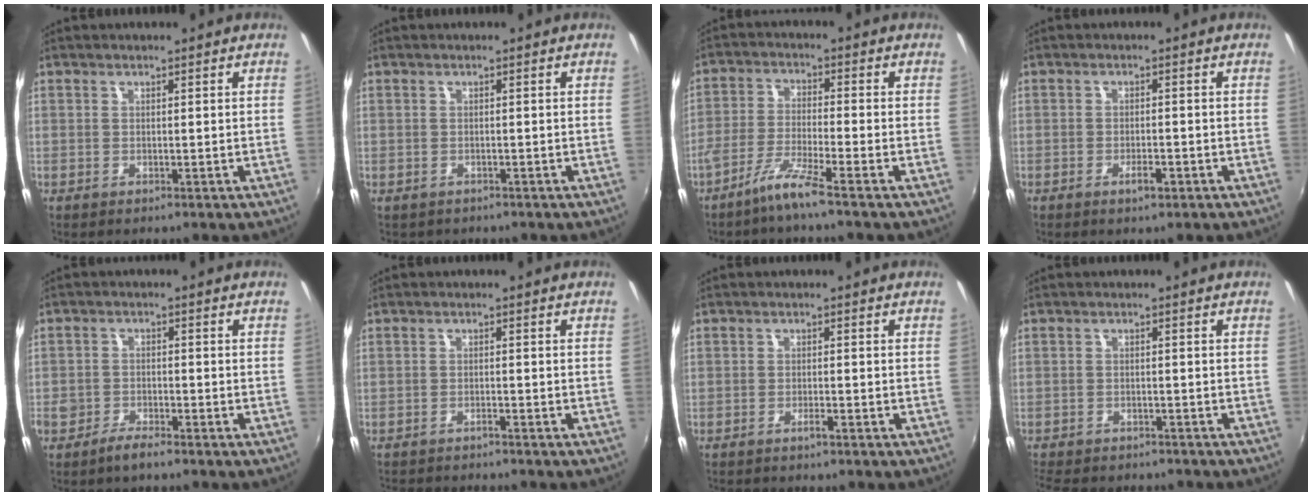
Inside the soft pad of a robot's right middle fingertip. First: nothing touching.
{"total": 1.3, "force": [-0.7, 1.0, 0.1], "torque": [-0.005, 0.001, -0.008]}
{"total": 5.9, "force": [-4.2, -0.6, 4.0], "torque": [-0.092, -0.002, -0.086]}
{"total": 2.4, "force": [-1.5, 0.8, 1.7], "torque": [-0.033, -0.001, -0.023]}
{"total": 3.9, "force": [-3.2, 1.2, 1.9], "torque": [-0.054, -0.006, -0.068]}
{"total": 5.0, "force": [-4.8, 0.5, 1.6], "torque": [-0.041, -0.011, -0.075]}
{"total": 1.3, "force": [-1.2, 0.0, 0.6], "torque": [-0.016, 0.002, -0.023]}
{"total": 9.8, "force": [-8.6, 3.1, 3.6], "torque": [-0.093, -0.020, -0.131]}